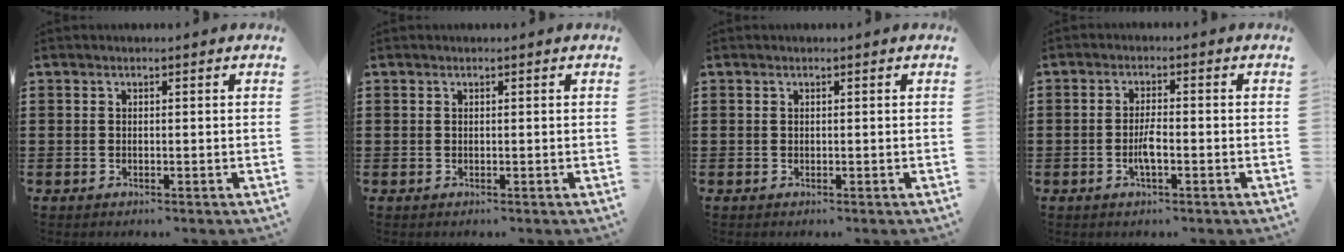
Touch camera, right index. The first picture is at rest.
{"total": 0.0}
{"total": 0.0}
{"total": 3.0, "force": [-1.1, 0.7, 2.8], "torque": [-0.064, -0.003, -0.024]}